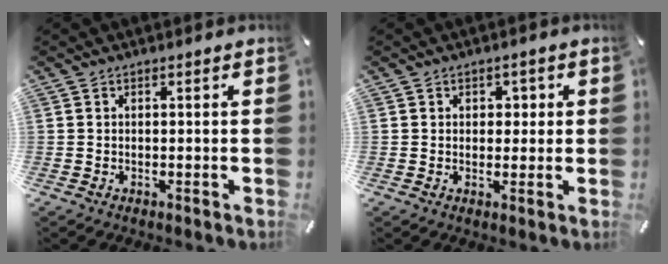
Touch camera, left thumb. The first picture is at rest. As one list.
[{"total": 2.5, "force": [0.6, 2.2, 1.1], "torque": [-0.001, -0.004, 0.001]}]